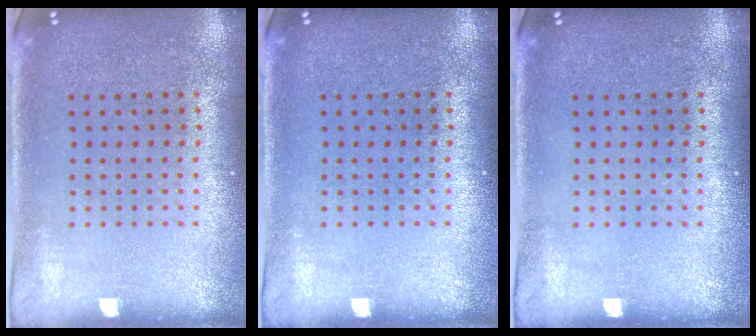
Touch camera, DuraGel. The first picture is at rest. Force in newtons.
{"total": 0.0}
{"total": 0.0}